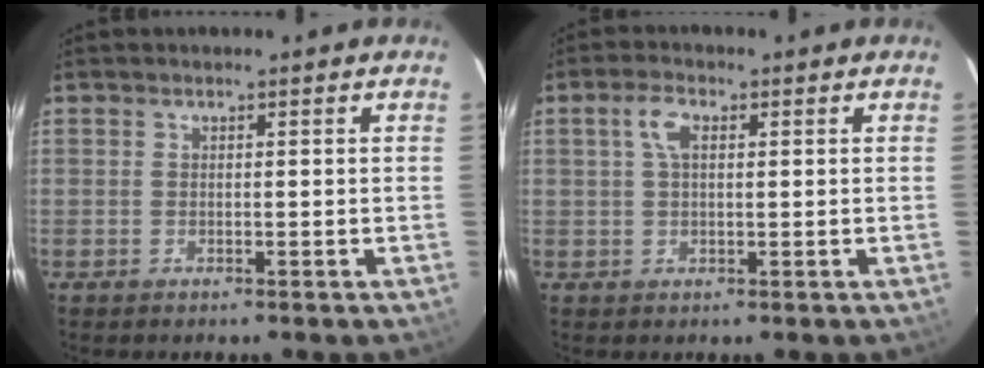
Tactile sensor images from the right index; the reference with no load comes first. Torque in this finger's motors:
{"motor_torque": [0.20, -0.11, 0.28, 0.08]}